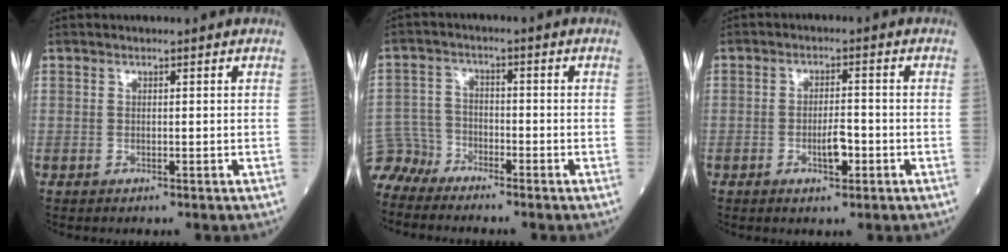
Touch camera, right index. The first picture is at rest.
{"total": 6.1, "force": [-5.7, 2.2, 0.2], "torque": [-0.021, 0.000, -0.115]}
{"total": 5.0, "force": [-1.9, 1.9, 4.2], "torque": [-0.079, 0.004, -0.028]}